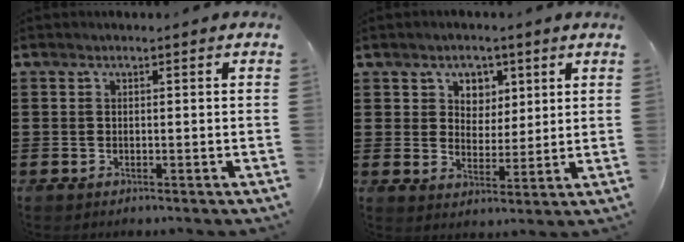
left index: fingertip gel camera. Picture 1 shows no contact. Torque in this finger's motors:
{"motor_torque": [0.92, -0.38, 0.20, 0.05]}